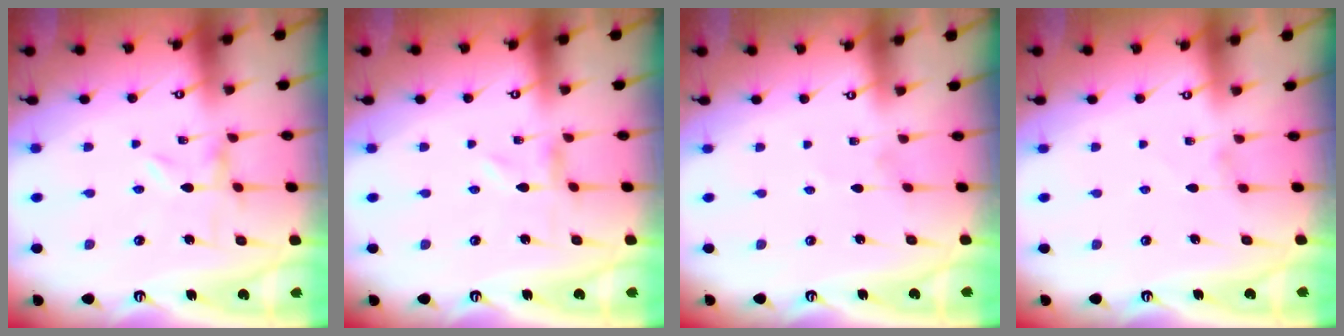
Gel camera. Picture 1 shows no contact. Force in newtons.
{"total": 0.0}
{"total": 0.0}
{"total": 0.8, "press": 0.8, "slide": 0.3}